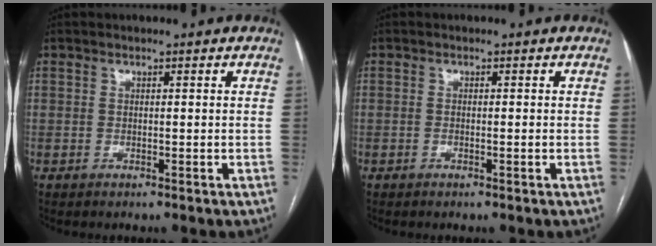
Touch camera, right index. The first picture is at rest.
{"total": 0.7, "force": [-0.2, 0.1, 0.7], "torque": [-0.012, -0.001, -0.001]}